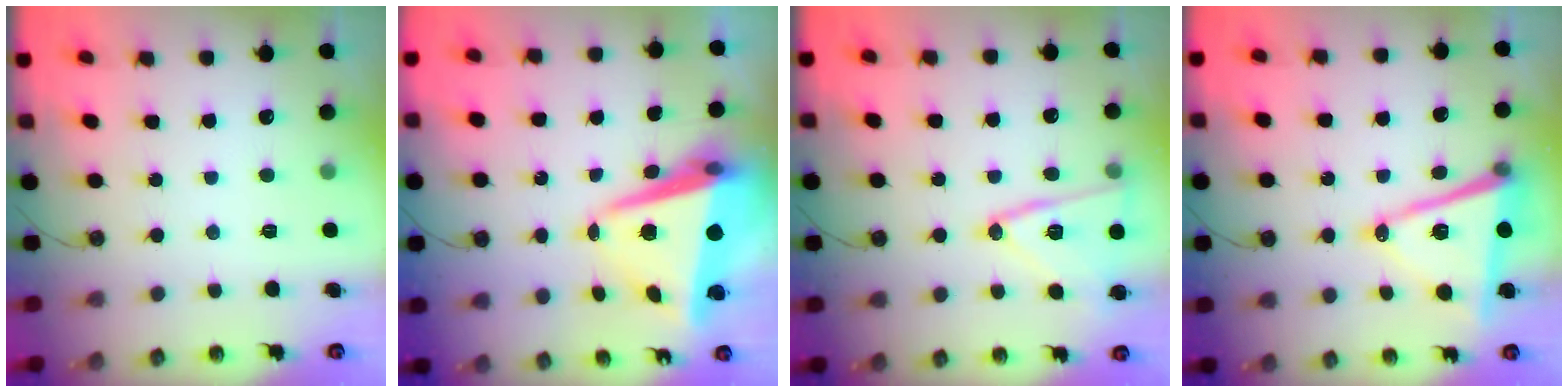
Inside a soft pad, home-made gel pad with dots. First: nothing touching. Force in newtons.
{"total": 11.0, "press": 10.7, "slide": 2.5}
{"total": 14.7, "press": 14.7, "slide": 0.5}
{"total": 14.1, "press": 13.6, "slide": 3.9}